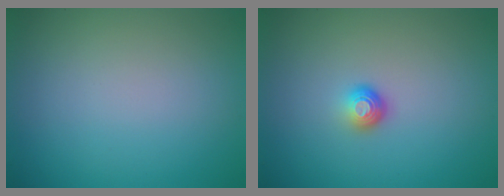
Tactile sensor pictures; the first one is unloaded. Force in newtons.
{"total": 1.4, "press": 1.0, "slide": 1.0}